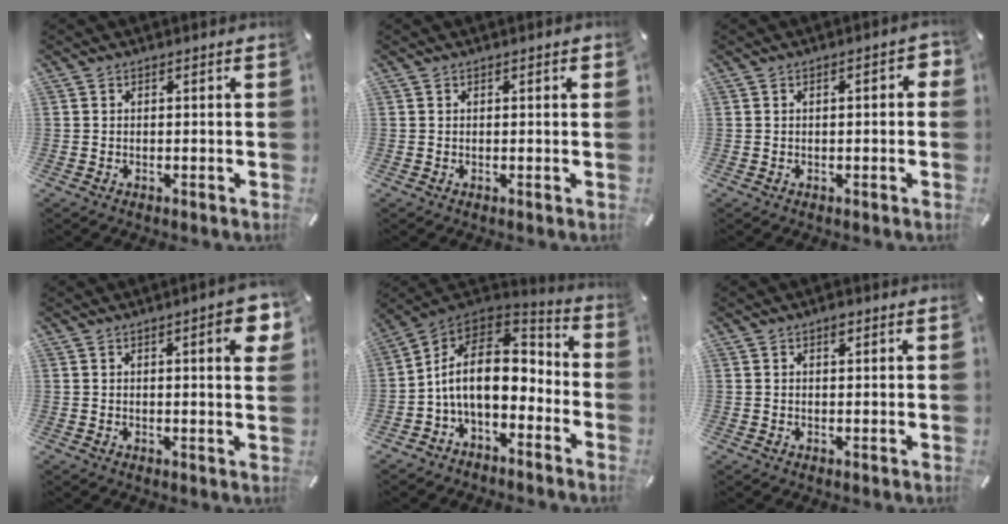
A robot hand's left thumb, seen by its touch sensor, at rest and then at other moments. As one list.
[{"total": 0.7, "force": [0.2, 0.2, 0.7], "torque": [-0.005, -0.002, 0.001]}, {"total": 3.5, "force": [-0.1, 1.5, 3.1], "torque": [-0.040, 0.005, -0.007]}, {"total": 6.9, "force": [2.5, 1.5, 6.3], "torque": [-0.088, -0.007, 0.037]}, {"total": 15.8, "force": [-1.1, 10.2, 12.0], "torque": [-0.230, 0.005, -0.020]}, {"total": 1.8, "force": [0.9, 0.6, 1.5], "torque": [-0.024, -0.002, 0.013]}]